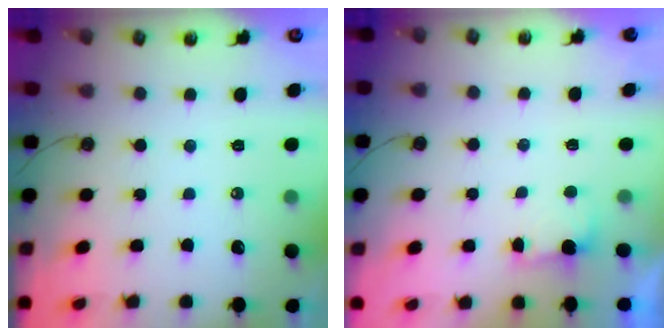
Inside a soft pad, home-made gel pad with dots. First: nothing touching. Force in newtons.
{"total": 1.0, "press": 0.6, "slide": 0.8}